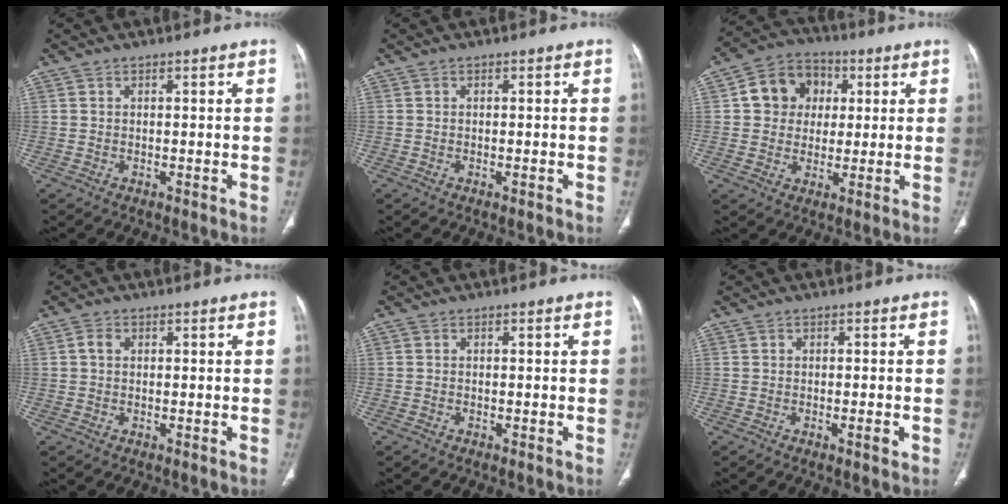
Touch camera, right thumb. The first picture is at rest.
{"total": 0.5, "force": [-0.3, 0.0, 0.5], "torque": [-0.008, -0.002, -0.003]}
{"total": 10.7, "force": [2.2, 9.3, 4.8], "torque": [-0.042, 0.007, 0.025]}
{"total": 1.5, "force": [0.2, 1.2, 1.0], "torque": [-0.018, 0.005, 0.003]}
{"total": 0.0}
{"total": 1.6, "force": [-0.6, 0.3, 1.5], "torque": [-0.022, -0.003, -0.009]}